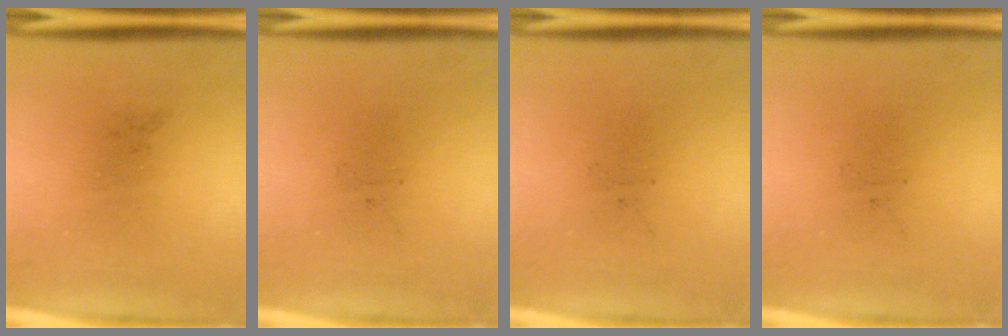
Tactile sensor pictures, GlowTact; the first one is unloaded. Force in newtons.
{"total": 0.0}
{"total": 0.0}
{"total": 0.0}